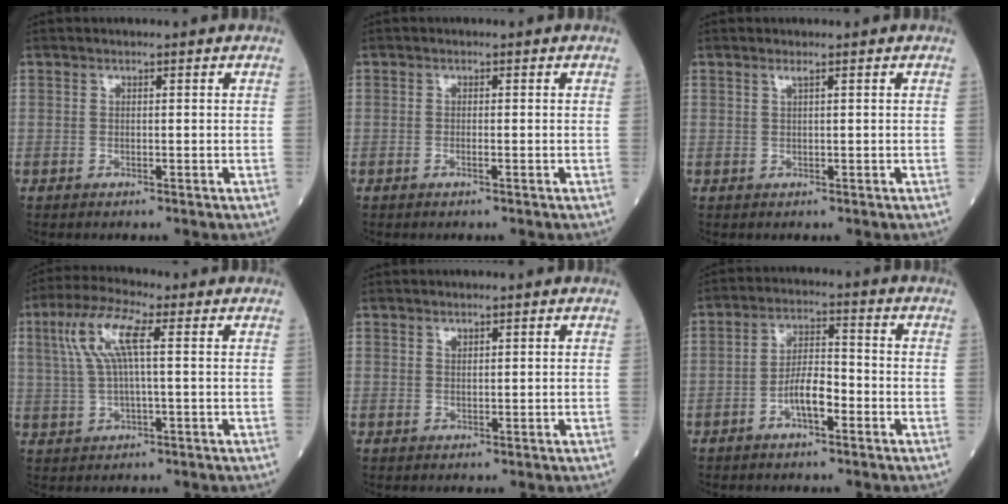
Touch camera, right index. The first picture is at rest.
{"total": 0.8, "force": [-0.4, 0.0, 0.7], "torque": [-0.015, 0.000, -0.007]}
{"total": 0.6, "force": [0.4, -0.2, 0.5], "torque": [-0.016, 0.001, 0.011]}
{"total": 8.2, "force": [2.3, 1.5, 7.7], "torque": [-0.174, 0.024, 0.044]}
{"total": 0.7, "force": [0.6, 0.3, 0.3], "torque": [-0.004, -0.005, 0.010]}
{"total": 5.8, "force": [-2.5, 1.7, 4.9], "torque": [-0.094, 0.011, -0.047]}